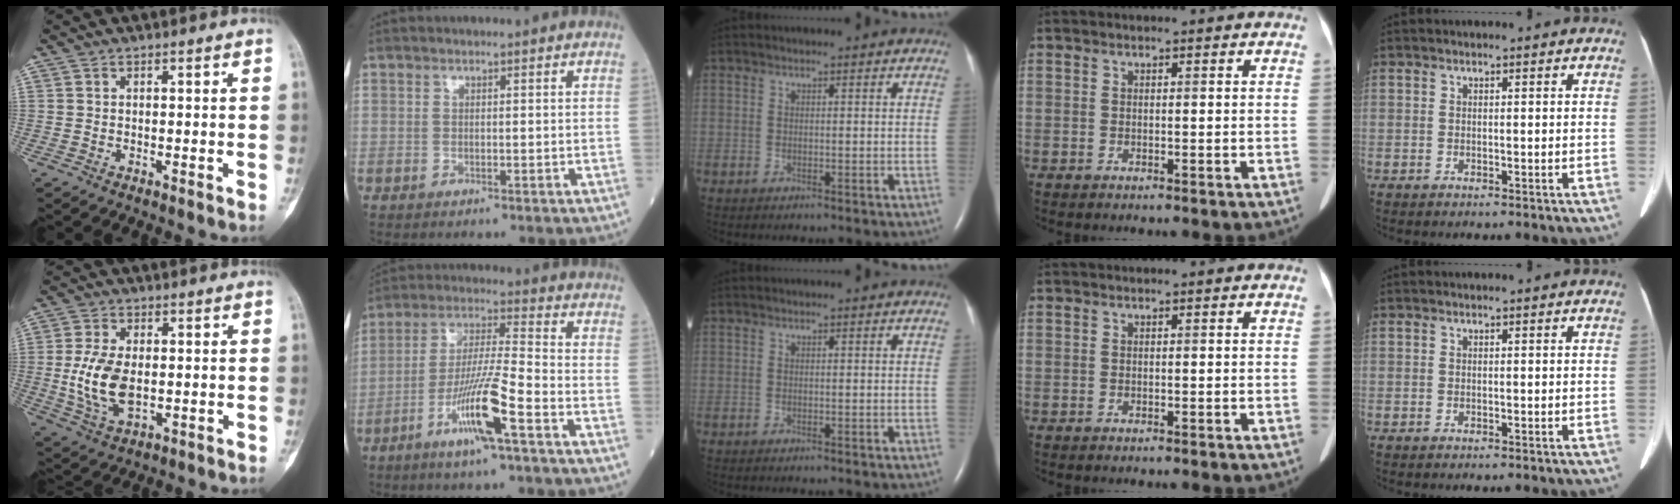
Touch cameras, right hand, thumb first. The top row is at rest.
{"thumb": {"total": 10.3, "force": [-0.6, 5.7, 8.5], "torque": [-0.172, -0.005, -0.006]}, "index": {"total": 11.6, "force": [-5.8, -0.1, 10.1], "torque": [-0.196, -0.008, -0.111]}}